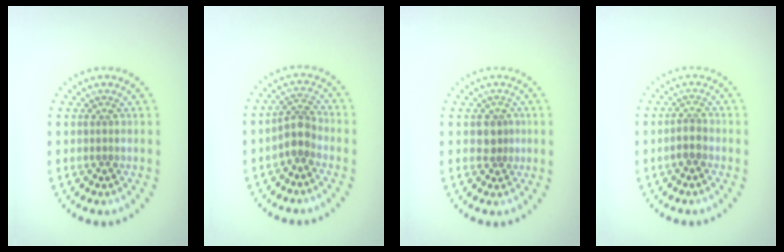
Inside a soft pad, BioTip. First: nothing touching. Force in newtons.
{"total": 2.4, "press": 2.0, "slide": 1.4}
{"total": 1.9, "press": 1.6, "slide": 0.9}
{"total": 1.6, "press": 1.4, "slide": 0.7}